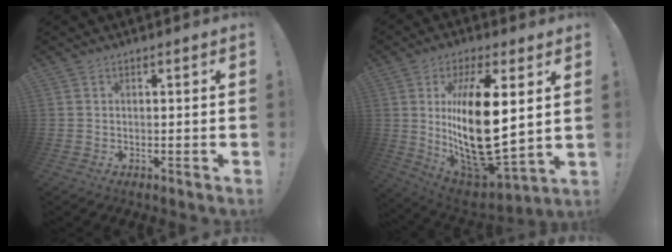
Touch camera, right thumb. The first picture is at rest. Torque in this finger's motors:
{"motor_torque": [2.49, 2.52, 2.78, -0.01, 0.92]}